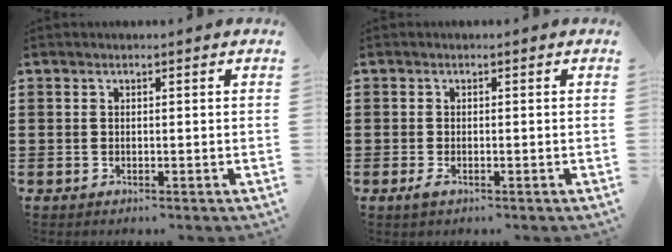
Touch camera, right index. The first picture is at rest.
{"total": 1.0, "force": [-0.4, 0.4, 0.8], "torque": [-0.022, -0.006, -0.009]}